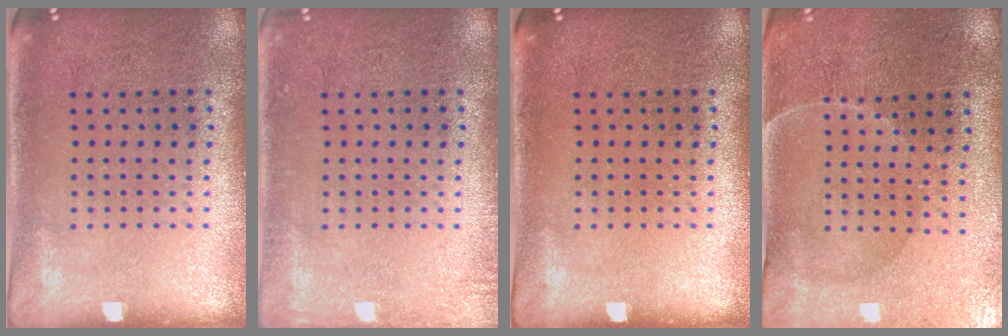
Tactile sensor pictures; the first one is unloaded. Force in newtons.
{"total": 1.3, "press": 1.2, "slide": 0.2}
{"total": 0.0}
{"total": 0.6, "press": 0.4, "slide": 0.5}